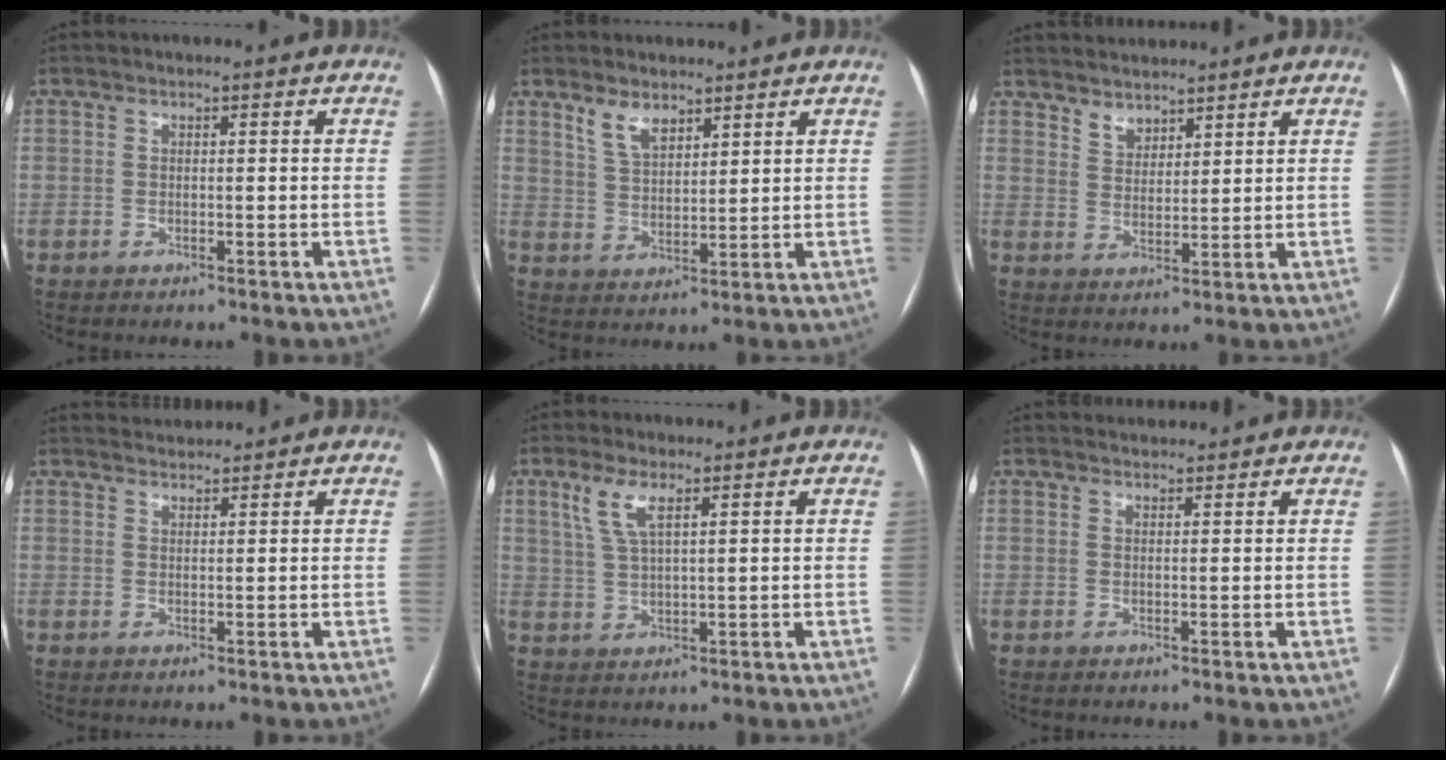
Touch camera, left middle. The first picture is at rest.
{"total": 5.0, "force": [3.8, 2.4, 2.3], "torque": [-0.049, 0.003, 0.081]}
{"total": 6.1, "force": [5.4, 2.6, 0.9], "torque": [-0.011, 0.021, 0.099]}
{"total": 3.3, "force": [3.3, 0.2, 0.0], "torque": [-0.005, 0.023, 0.059]}
{"total": 4.7, "force": [2.7, 1.0, 3.7], "torque": [-0.088, 0.008, 0.059]}
{"total": 3.1, "force": [3.0, 0.5, 0.2], "torque": [-0.006, 0.024, 0.046]}